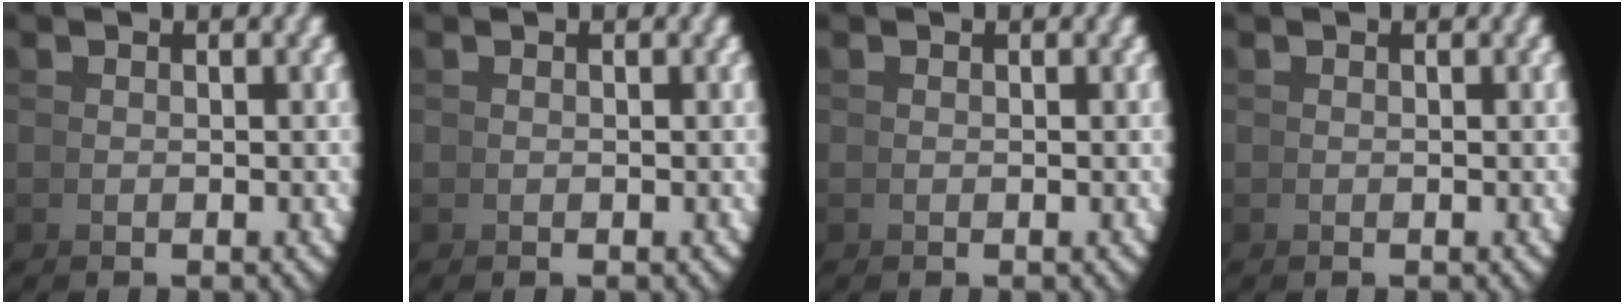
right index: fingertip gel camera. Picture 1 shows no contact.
{"total": 0.0}
{"total": 0.0}
{"total": 0.0}